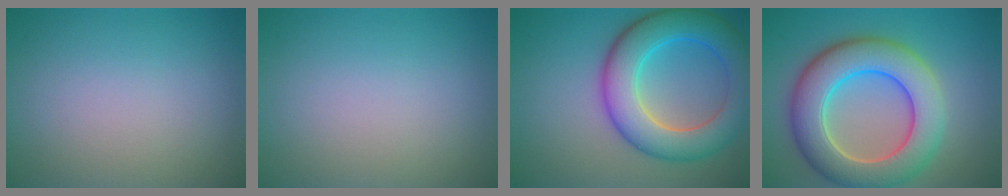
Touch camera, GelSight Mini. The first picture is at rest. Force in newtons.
{"total": 0.0}
{"total": 8.8, "press": 8.8, "slide": 0.1}
{"total": 9.6, "press": 9.6, "slide": 0.4}